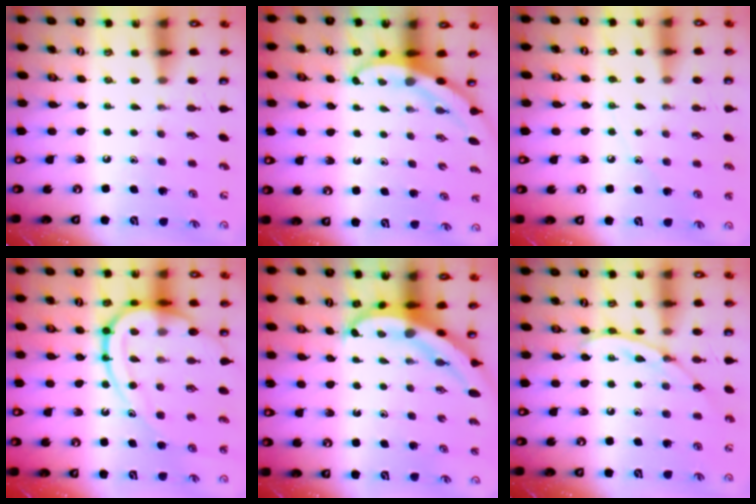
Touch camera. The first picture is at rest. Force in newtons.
{"total": 3.0, "press": 3.0, "slide": 0.2}
{"total": 6.5, "press": 6.4, "slide": 0.8}
{"total": 18.6, "press": 18.5, "slide": 1.9}
{"total": 5.7, "press": 5.7, "slide": 0.6}
{"total": 9.3, "press": 9.3, "slide": 0.7}